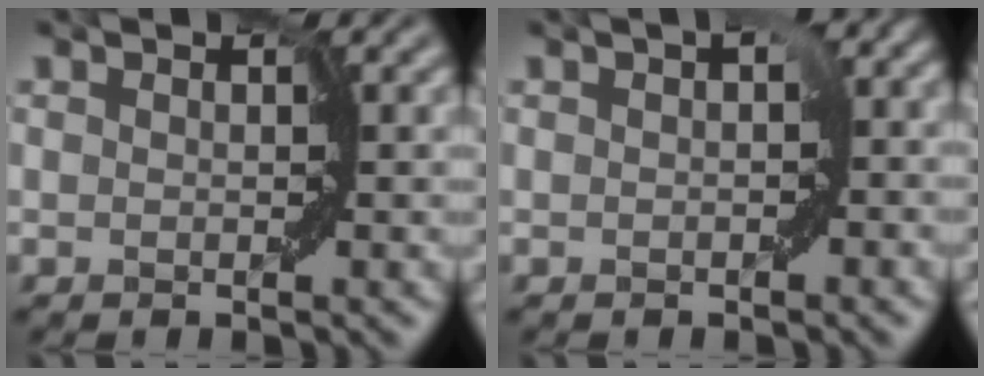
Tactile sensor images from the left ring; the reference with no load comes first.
{"total": 3.0, "force": [-0.1, 1.6, 2.5], "torque": [-0.026, 0.007, 0.001]}